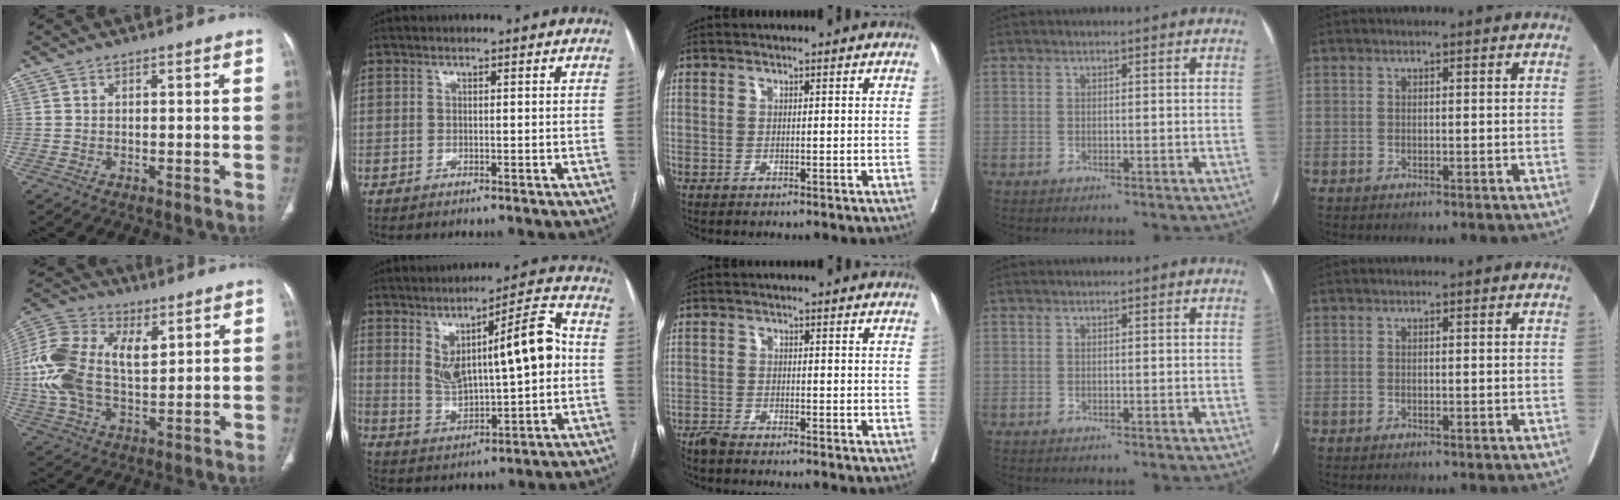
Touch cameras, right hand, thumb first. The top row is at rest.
{"thumb": {"total": 17.0, "force": [3.6, 10.3, 13.0], "torque": [-0.266, 0.008, 0.063]}, "index": {"total": 13.2, "force": [2.3, 2.8, 12.6], "torque": [-0.203, 0.022, 0.045]}, "middle": {"total": 3.9, "force": [-3.6, -0.2, 1.5], "torque": [-0.016, -0.007, -0.060]}}